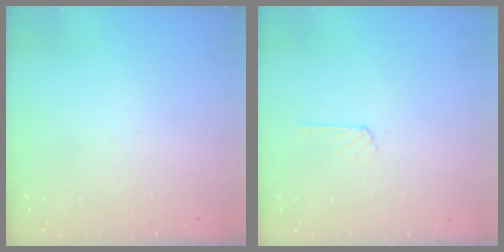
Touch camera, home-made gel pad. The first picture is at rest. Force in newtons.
{"total": 3.0, "press": 3.0, "slide": 0.3}